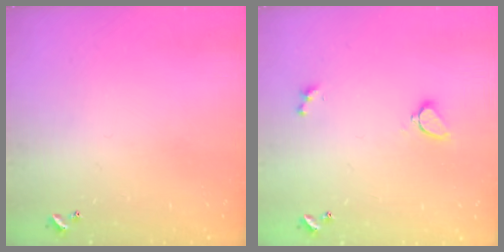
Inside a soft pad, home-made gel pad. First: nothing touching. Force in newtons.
{"total": 2.9, "press": 2.6, "slide": 1.3}